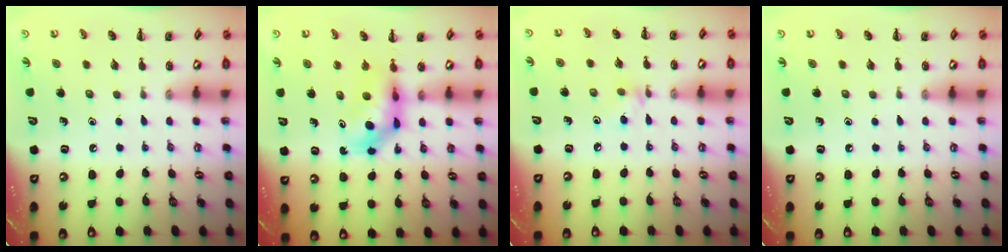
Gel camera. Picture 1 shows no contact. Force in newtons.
{"total": 5.7, "press": 5.6, "slide": 0.8}
{"total": 4.4, "press": 4.1, "slide": 1.7}
{"total": 0.0}